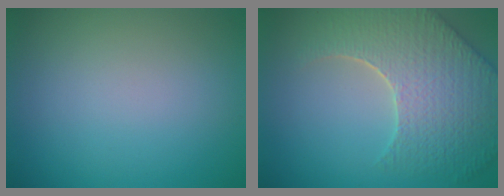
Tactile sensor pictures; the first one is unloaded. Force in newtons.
{"total": 8.2, "press": 5.9, "slide": 5.6}